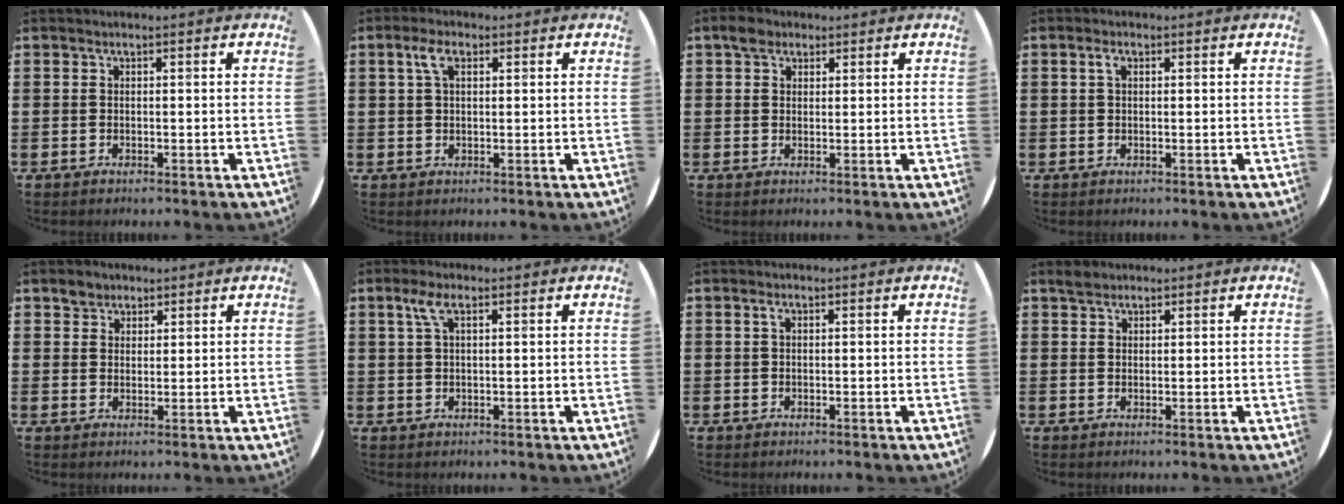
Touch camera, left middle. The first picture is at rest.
{"total": 3.2, "force": [1.6, 1.4, 2.4], "torque": [-0.053, 0.010, 0.027]}
{"total": 2.3, "force": [1.7, 1.4, 0.7], "torque": [-0.009, 0.005, 0.030]}
{"total": 1.4, "force": [0.5, 0.8, 1.1], "torque": [-0.025, 0.006, 0.009]}
{"total": 2.5, "force": [2.0, 1.4, 0.1], "torque": [0.001, 0.002, 0.040]}
{"total": 3.1, "force": [1.5, 0.9, 2.5], "torque": [-0.055, 0.010, 0.024]}
{"total": 0.9, "force": [0.4, 0.4, 0.7], "torque": [-0.015, 0.003, 0.007]}
{"total": 1.7, "force": [1.5, 0.7, 0.3], "torque": [-0.001, 0.001, 0.028]}